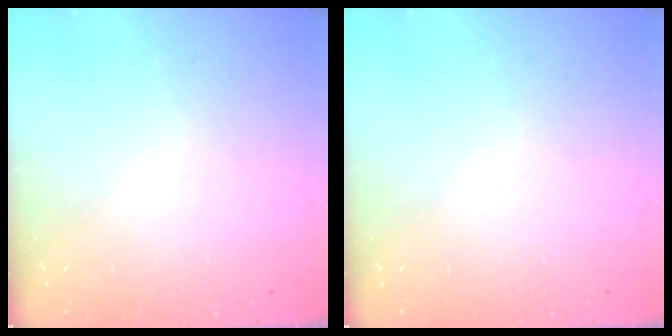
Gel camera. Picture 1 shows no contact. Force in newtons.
{"total": 0.0}